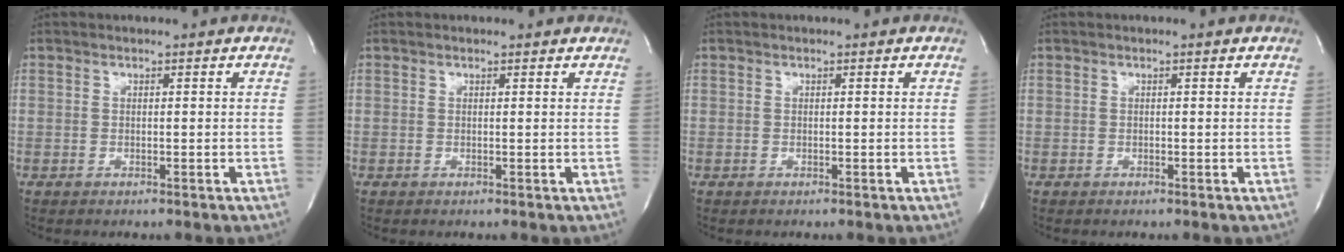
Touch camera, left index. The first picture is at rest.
{"total": 1.1, "force": [1.0, 0.4, 0.0], "torque": [-0.014, 0.005, 0.007]}
{"total": 0.0}
{"total": 0.0}